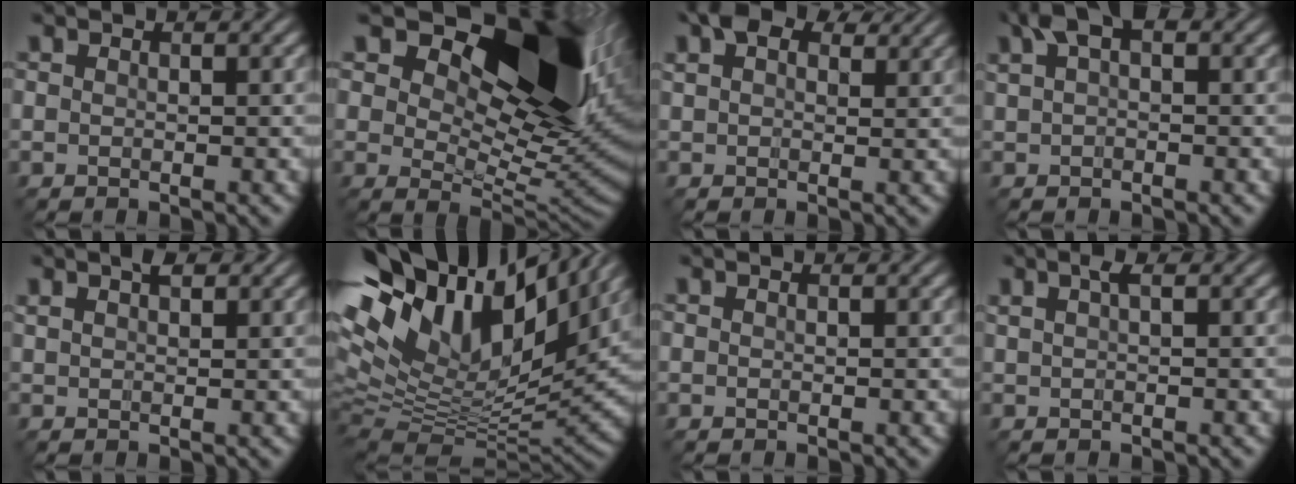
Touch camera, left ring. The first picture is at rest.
{"total": 15.4, "force": [7.8, 6.9, 11.2], "torque": [-0.156, 0.005, 0.123]}
{"total": 4.5, "force": [3.0, 2.4, 2.4], "torque": [-0.042, 0.009, 0.045]}
{"total": 3.3, "force": [1.6, 1.4, 2.4], "torque": [-0.039, 0.014, 0.022]}
{"total": 1.8, "force": [1.3, 0.7, 1.1], "torque": [-0.017, 0.003, 0.023]}
{"total": 17.7, "force": [7.8, 9.5, 12.8], "torque": [-0.264, 0.031, 0.137]}
{"total": 0.0}
{"total": 1.1, "force": [0.6, 0.2, 1.0], "torque": [-0.024, 0.004, 0.010]}